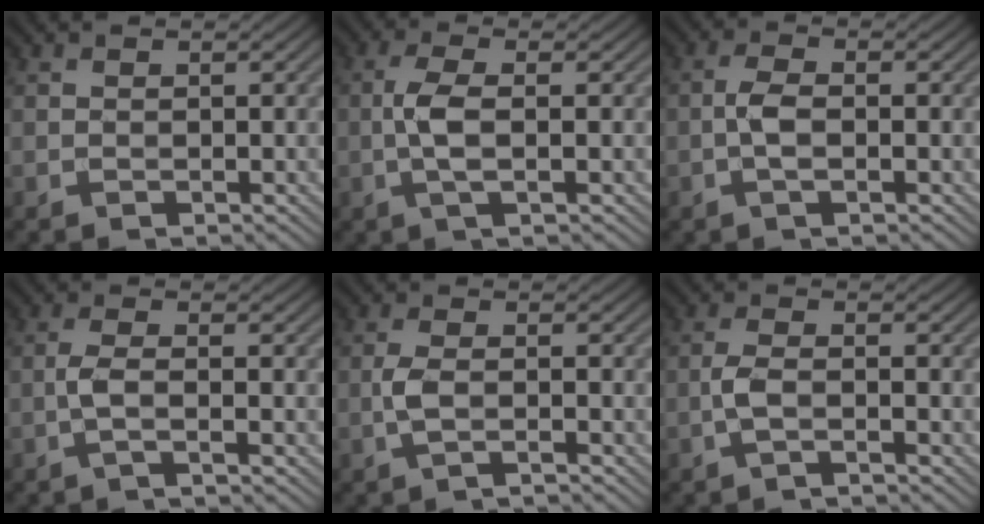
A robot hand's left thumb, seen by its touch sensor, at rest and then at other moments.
{"total": 4.1, "force": [-0.5, 1.0, 3.9], "torque": [-0.090, 0.004, -0.016]}
{"total": 2.9, "force": [-0.7, 1.0, 2.6], "torque": [-0.058, 0.004, -0.019]}
{"total": 2.5, "force": [-0.9, 0.3, 2.3], "torque": [-0.053, 0.006, -0.028]}
{"total": 2.8, "force": [-1.1, 0.7, 2.5], "torque": [-0.058, 0.003, -0.030]}
{"total": 2.6, "force": [-1.2, 0.7, 2.2], "torque": [-0.051, 0.005, -0.032]}